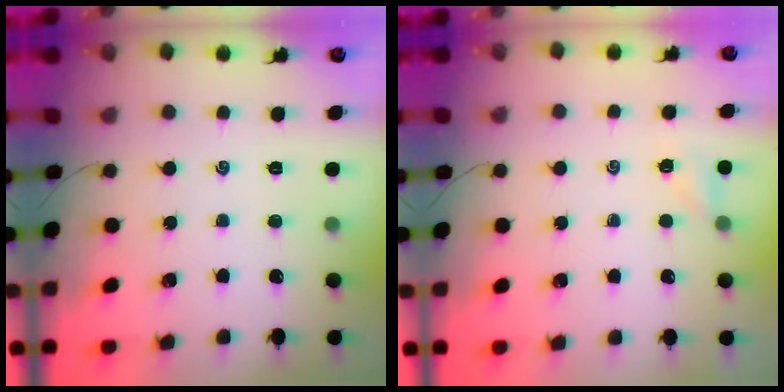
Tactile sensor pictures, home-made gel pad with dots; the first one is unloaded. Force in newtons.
{"total": 2.4, "press": 2.3, "slide": 0.9}